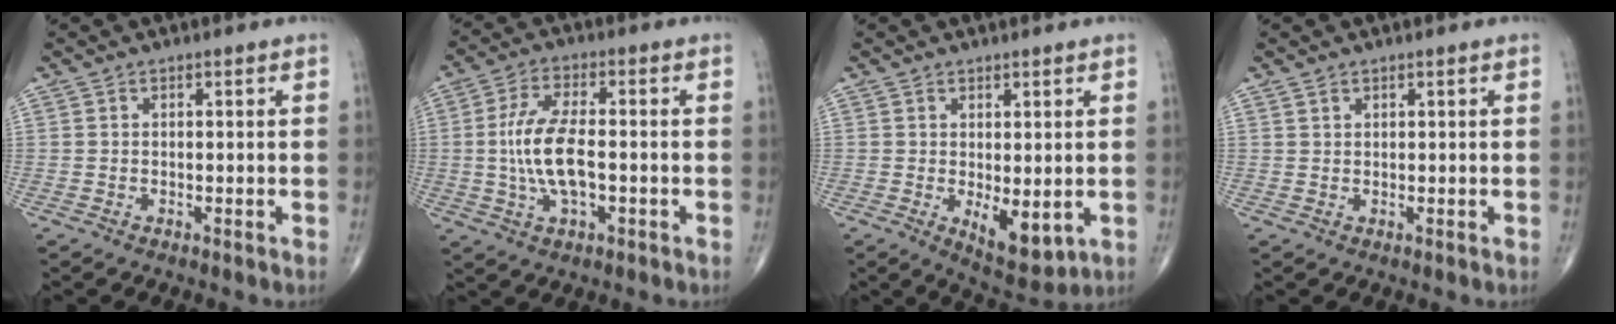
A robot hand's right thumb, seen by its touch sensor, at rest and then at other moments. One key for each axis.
{"total": 10.3, "fx": -0.8, "fy": 4.4, "fz": 9.3, "tx": -0.191, "ty": 0.010, "tz": -0.017}
{"total": 7.2, "fx": -1.0, "fy": 3.3, "fz": 6.3, "tx": -0.079, "ty": -0.019, "tz": -0.002}
{"total": 0.7, "fx": 0.6, "fy": 0.4, "fz": 0.2, "tx": 0.001, "ty": -0.003, "tz": 0.009}